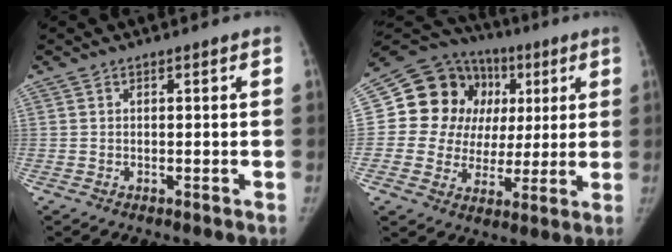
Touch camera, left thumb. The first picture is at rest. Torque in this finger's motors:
{"motor_torque": [-0.23, 0.71, 0.42, 0.55, 0.03]}